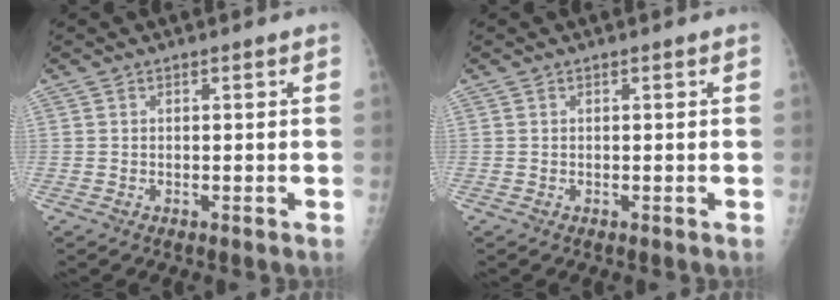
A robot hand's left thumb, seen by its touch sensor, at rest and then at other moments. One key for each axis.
{"total": 0.0}